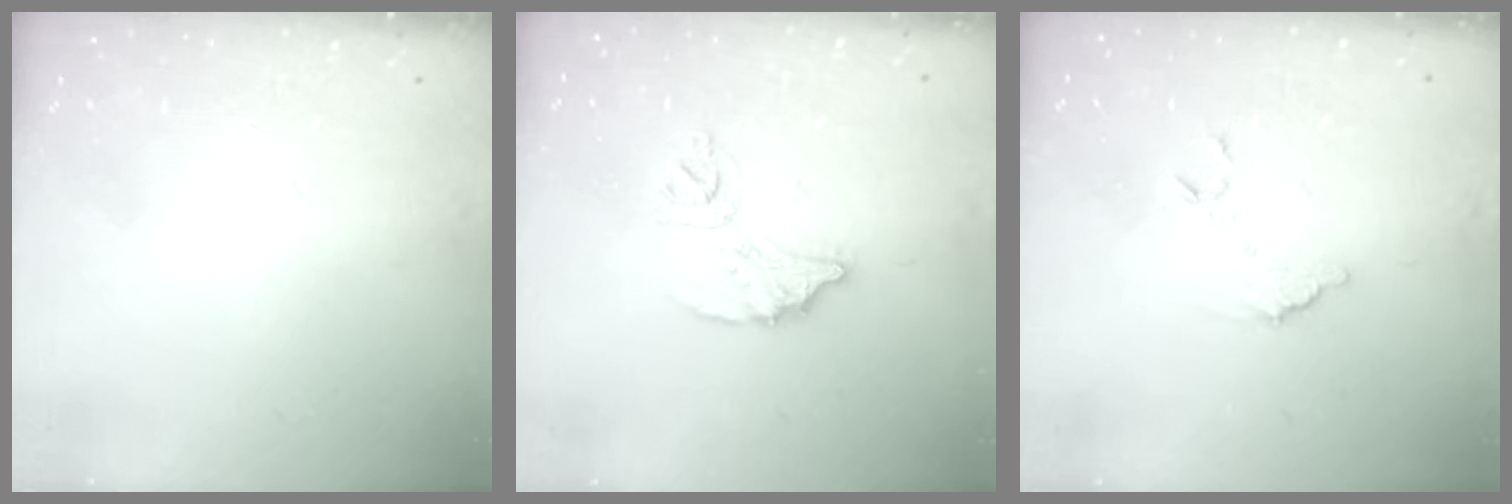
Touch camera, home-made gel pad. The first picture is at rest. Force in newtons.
{"total": 9.1, "press": 9.1, "slide": 0.7}
{"total": 6.9, "press": 6.9, "slide": 0.5}